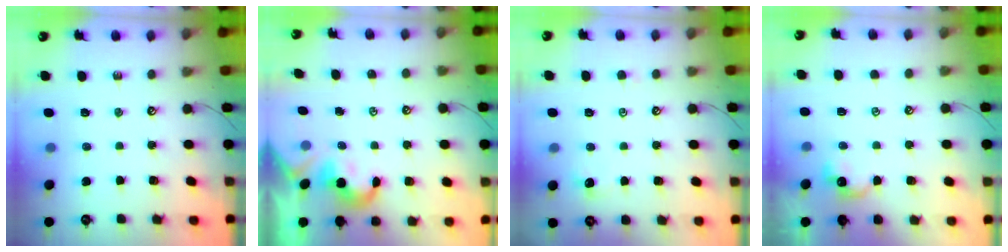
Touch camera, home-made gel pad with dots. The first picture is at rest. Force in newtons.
{"total": 2.0, "press": 1.9, "slide": 0.5}
{"total": 0.9, "press": 0.9, "slide": 0.2}
{"total": 2.5, "press": 2.5, "slide": 0.1}